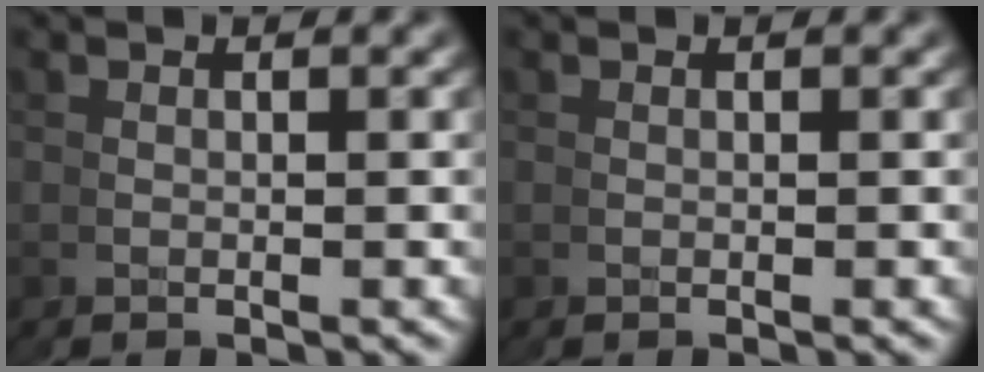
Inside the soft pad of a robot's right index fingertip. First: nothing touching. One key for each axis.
{"total": 0.0}